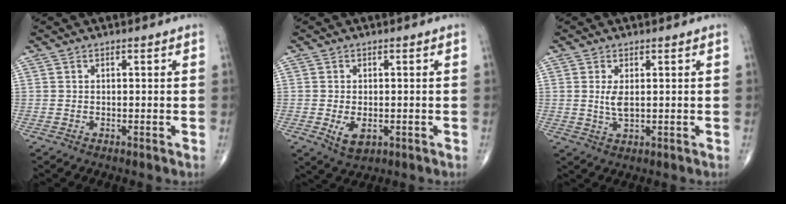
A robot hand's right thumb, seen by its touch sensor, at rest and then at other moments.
{"total": 4.3, "force": [-1.0, 2.5, 3.3], "torque": [-0.053, -0.008, -0.008]}
{"total": 3.2, "force": [0.5, 1.4, 2.9], "torque": [-0.057, -0.009, 0.015]}